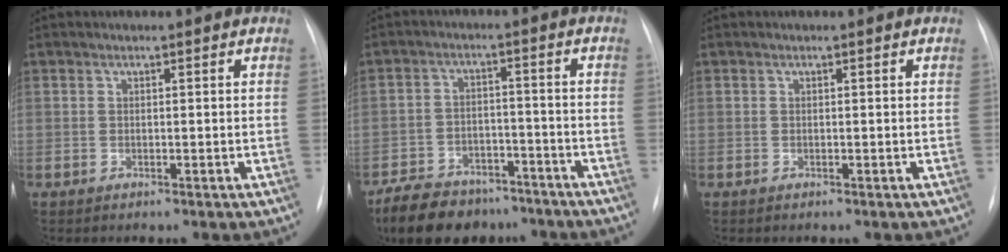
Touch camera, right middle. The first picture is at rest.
{"total": 13.6, "force": [-10.8, 6.7, 4.9], "torque": [-0.090, 0.008, -0.165]}
{"total": 0.0}